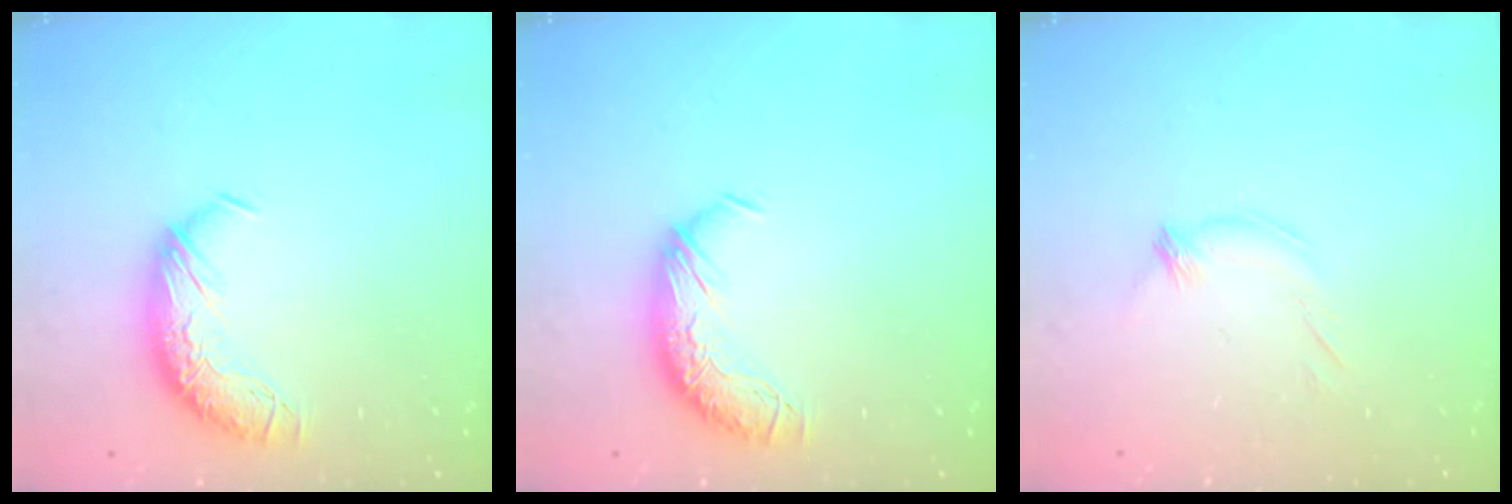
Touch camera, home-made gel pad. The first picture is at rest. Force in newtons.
{"total": 0.0}
{"total": 5.3, "press": 5.1, "slide": 1.3}